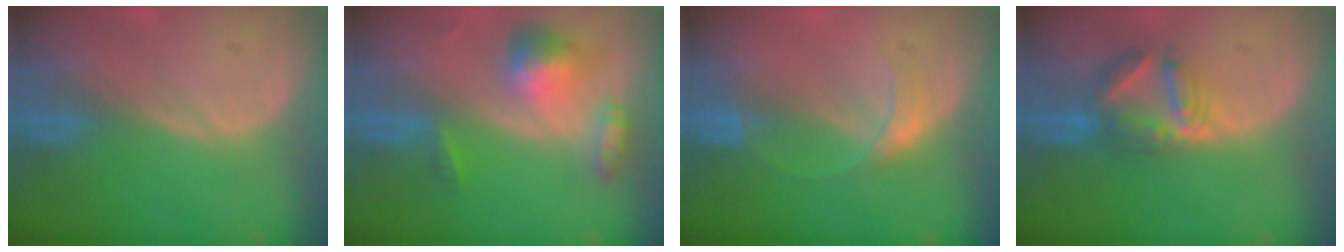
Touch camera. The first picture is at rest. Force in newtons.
{"total": 6.5, "press": 6.0, "slide": 2.5}
{"total": 2.9, "press": 2.9, "slide": 0.1}
{"total": 6.0, "press": 6.0, "slide": 0.3}